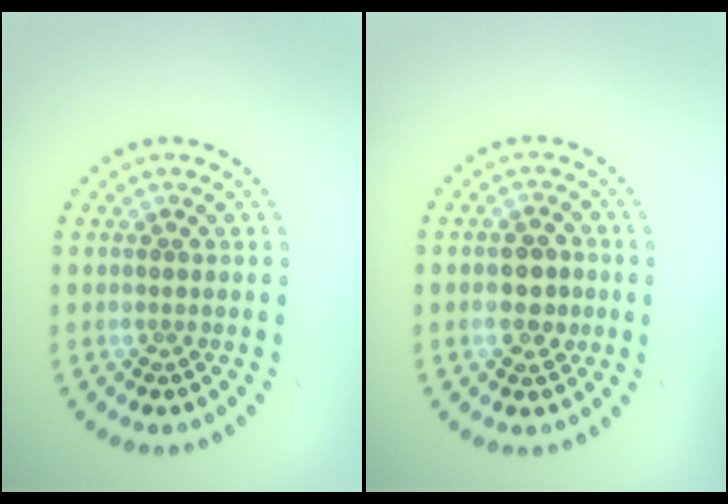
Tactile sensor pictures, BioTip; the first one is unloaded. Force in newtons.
{"total": 2.8, "press": 2.7, "slide": 0.3}